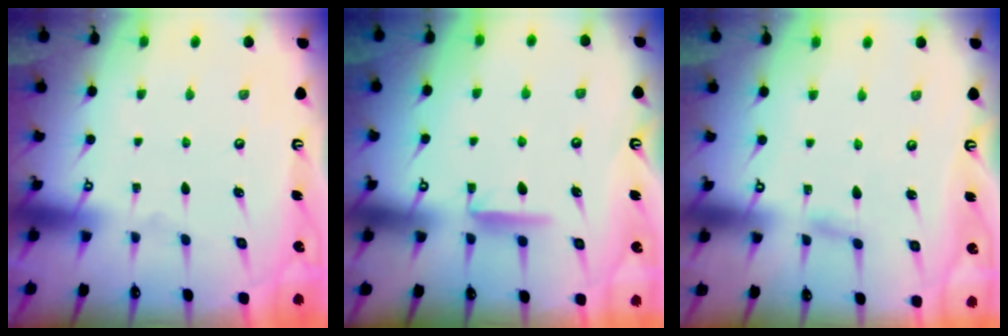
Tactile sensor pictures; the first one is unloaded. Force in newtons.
{"total": 5.8, "press": 5.8, "slide": 0.7}
{"total": 2.8, "press": 2.8, "slide": 0.4}